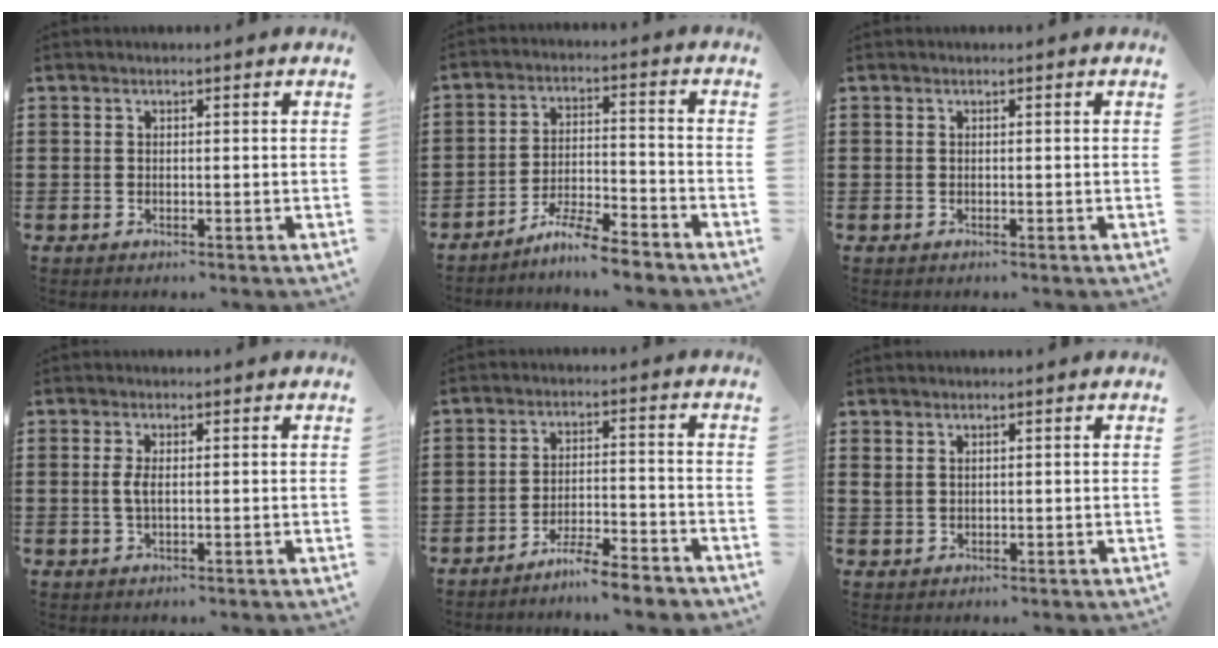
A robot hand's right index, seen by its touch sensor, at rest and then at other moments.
{"total": 6.1, "force": [-5.6, 0.1, 2.4], "torque": [-0.054, -0.002, -0.108]}
{"total": 0.0}
{"total": 2.0, "force": [0.1, 0.6, 1.9], "torque": [-0.045, -0.002, -0.002]}
{"total": 5.2, "force": [-4.9, 0.0, 1.7], "torque": [-0.037, -0.003, -0.096]}
{"total": 1.2, "force": [0.9, 0.7, 0.2], "torque": [-0.006, 0.003, 0.019]}